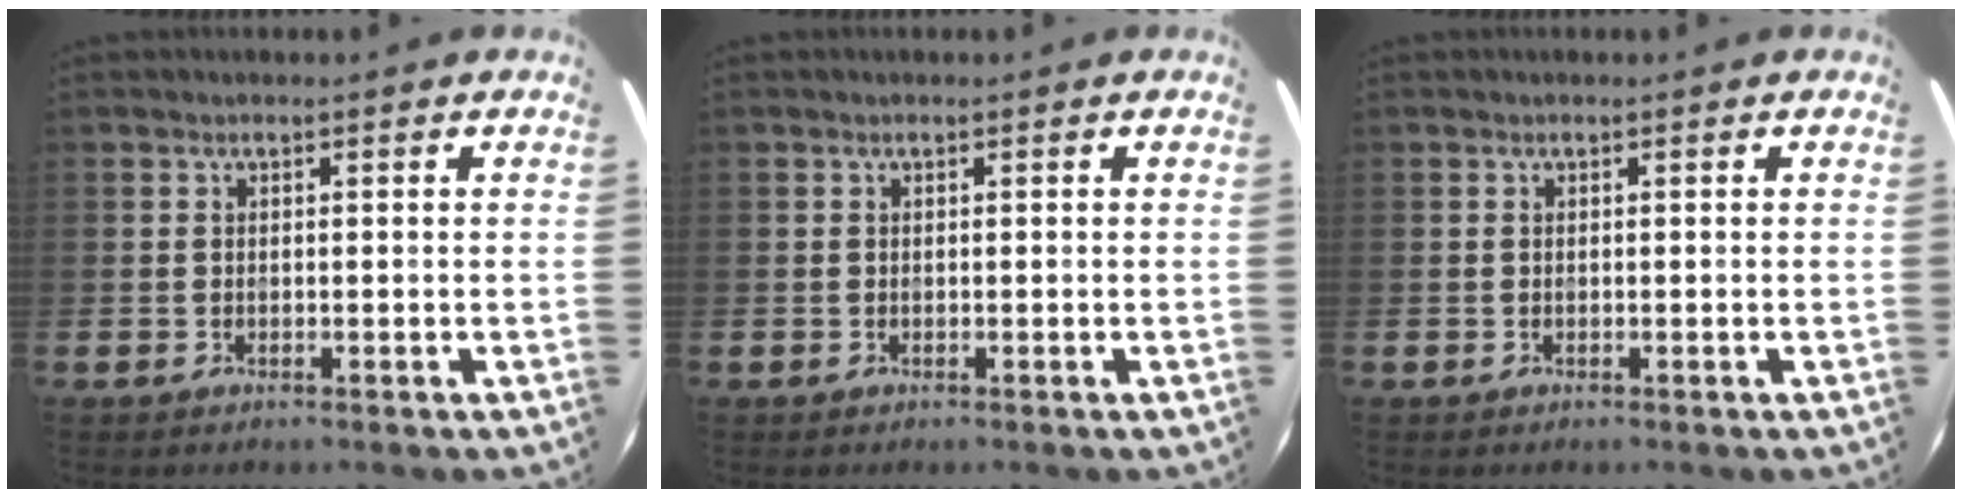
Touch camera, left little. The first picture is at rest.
{"total": 0.0}
{"total": 0.0}